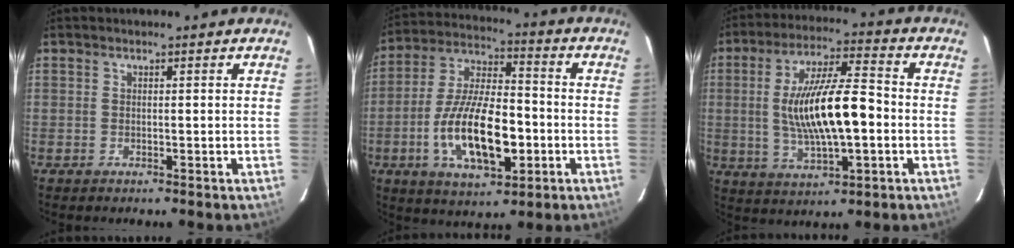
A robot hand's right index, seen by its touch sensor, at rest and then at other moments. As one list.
[{"total": 17.5, "force": [-4.8, 7.3, 15.2], "torque": [-0.299, -0.003, -0.079]}, {"total": 15.4, "force": [-1.3, 4.4, 14.7], "torque": [-0.275, 0.003, -0.016]}]